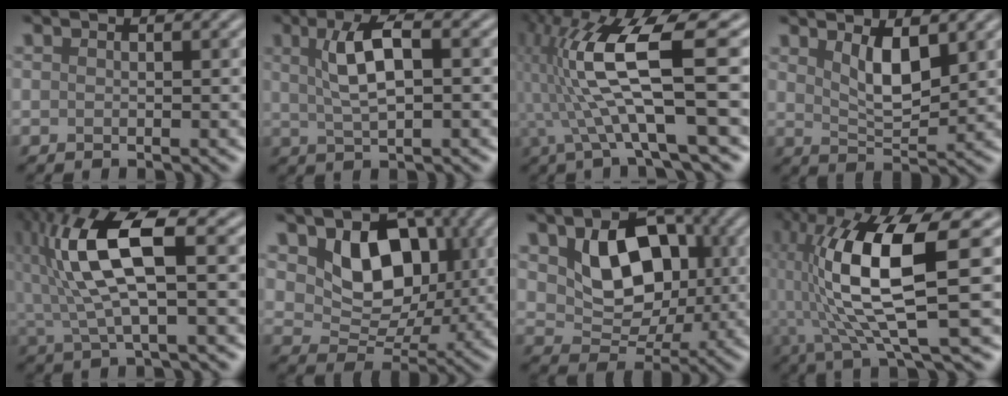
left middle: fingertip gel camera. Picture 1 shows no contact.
{"total": 4.8, "force": [1.1, 1.5, 4.4], "torque": [-0.082, 0.008, 0.020]}
{"total": 10.3, "force": [0.2, 2.2, 10.0], "torque": [-0.200, 0.009, 0.002]}
{"total": 3.8, "force": [1.7, 1.5, 3.0], "torque": [-0.059, -0.008, 0.035]}
{"total": 9.3, "force": [1.8, 2.8, 8.7], "torque": [-0.186, 0.012, 0.030]}
{"total": 7.3, "force": [1.9, 5.3, 4.6], "torque": [-0.072, -0.014, 0.031]}
{"total": 7.8, "force": [1.4, 5.5, 5.4], "torque": [-0.094, -0.009, 0.028]}
{"total": 11.6, "force": [0.7, 2.9, 11.2], "torque": [-0.200, 0.004, 0.015]}